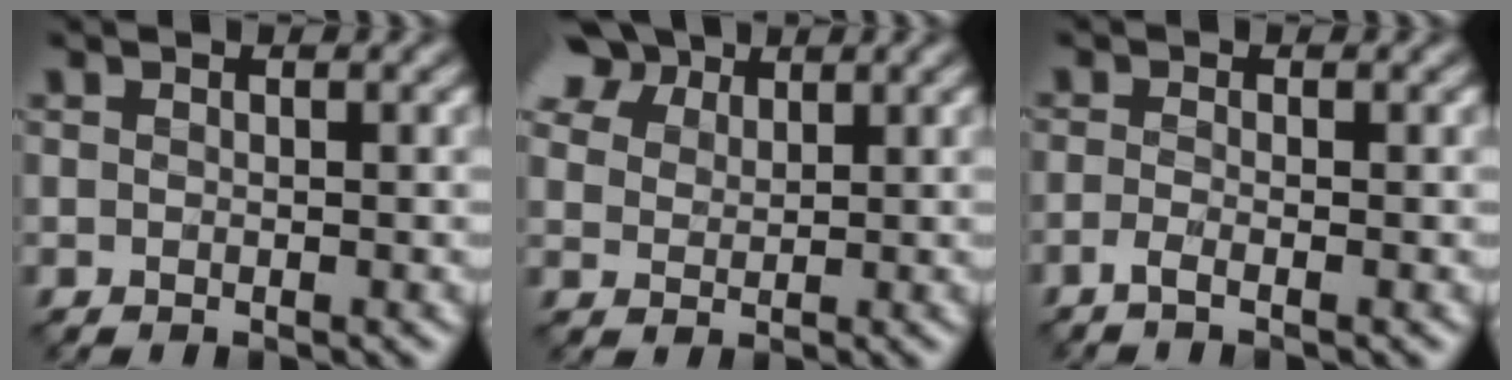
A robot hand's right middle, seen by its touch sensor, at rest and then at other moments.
{"total": 7.7, "force": [5.6, 4.3, 3.2], "torque": [-0.087, 0.015, 0.091]}
{"total": 1.3, "force": [-0.9, 0.1, 0.9], "torque": [-0.024, -0.009, -0.026]}